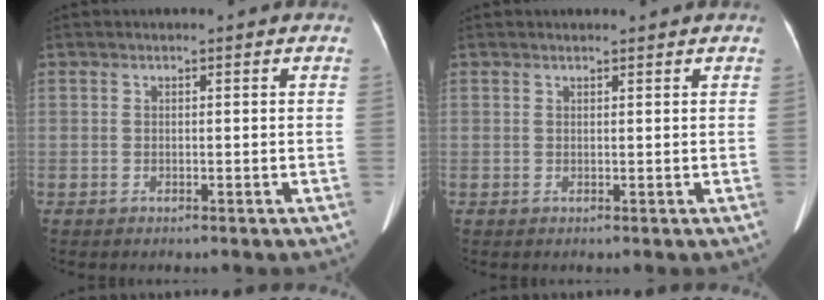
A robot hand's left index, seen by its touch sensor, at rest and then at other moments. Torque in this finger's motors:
{"motor_torque": [-0.29, 0.49, -0.52, -0.06]}